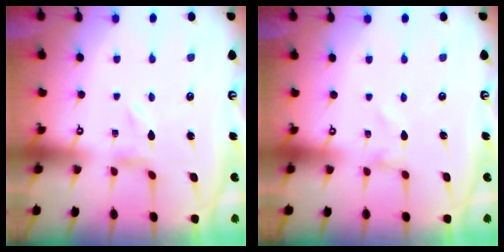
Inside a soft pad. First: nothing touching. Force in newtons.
{"total": 0.9, "press": 0.9, "slide": 0.1}